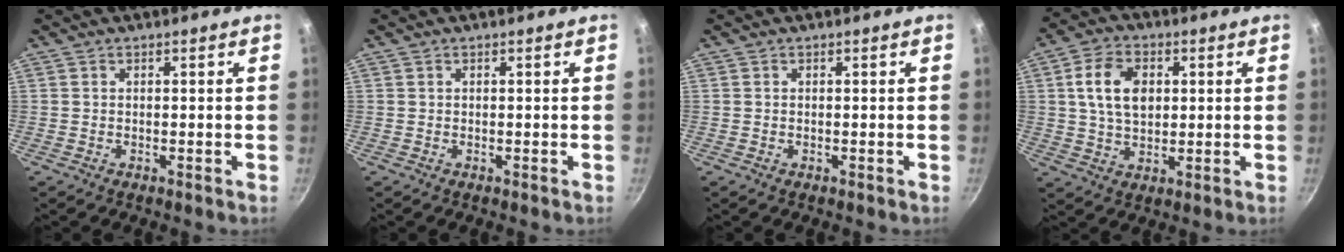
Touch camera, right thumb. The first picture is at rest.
{"total": 0.0}
{"total": 0.0}
{"total": 9.7, "force": [1.9, 6.6, 6.9], "torque": [-0.111, 0.003, 0.031]}